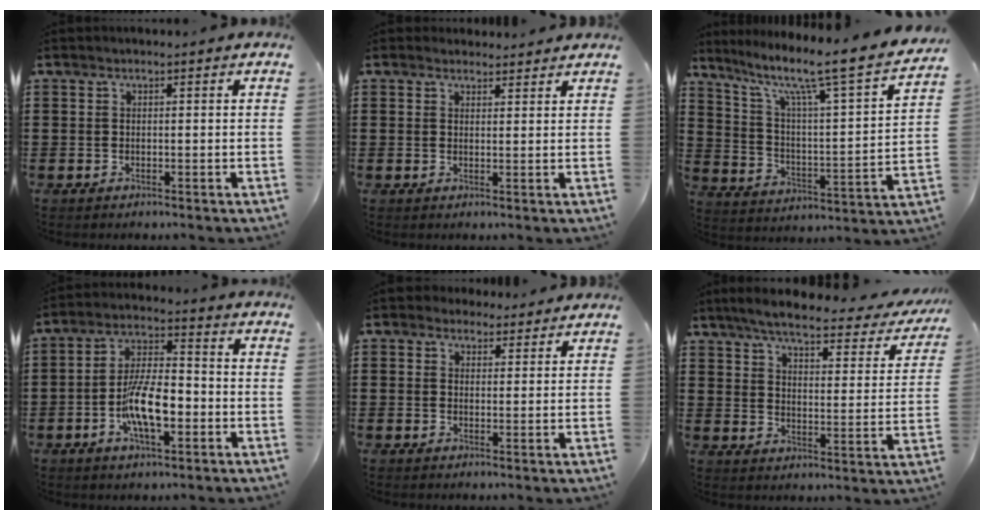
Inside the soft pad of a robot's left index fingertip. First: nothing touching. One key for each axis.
{"total": 1.8, "fx": 1.7, "fy": 0.6, "fz": 0.0, "tx": -0.005, "ty": 0.002, "tz": 0.035}
{"total": 9.0, "fx": 6.8, "fy": 0.5, "fz": 5.9, "tx": -0.126, "ty": -0.059, "tz": 0.097}
{"total": 9.4, "fx": -2.8, "fy": 3.6, "fz": 8.2, "tx": -0.169, "ty": 0.001, "tz": -0.055}
{"total": 2.8, "fx": 2.2, "fy": 1.8, "fz": 0.0, "tx": -0.002, "ty": 0.002, "tz": 0.041}
{"total": 5.1, "fx": 4.6, "fy": 0.4, "fz": 2.3, "tx": -0.069, "ty": -0.030, "tz": 0.073}